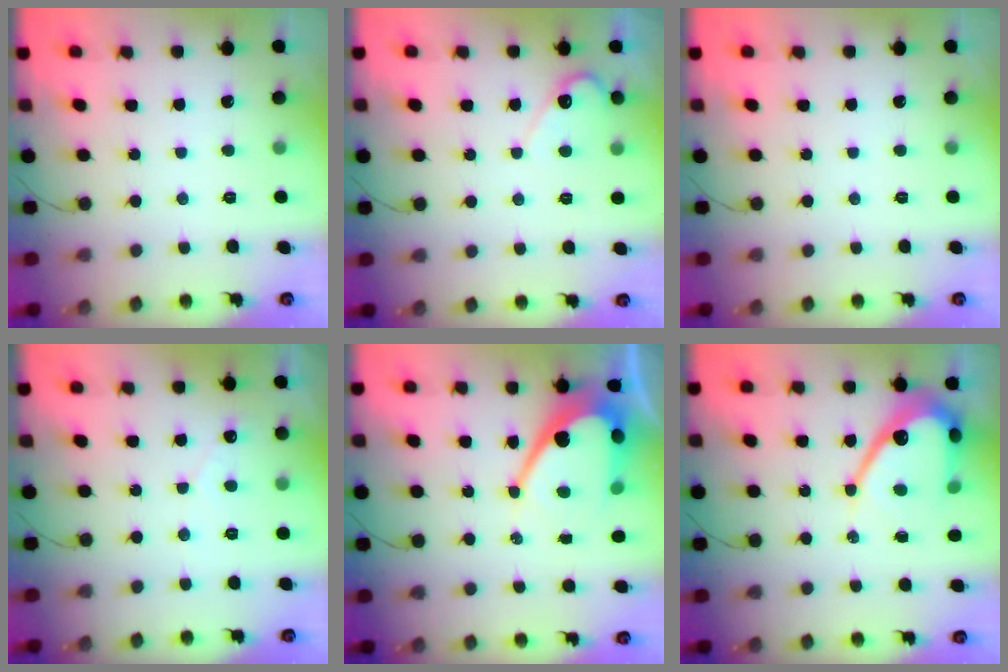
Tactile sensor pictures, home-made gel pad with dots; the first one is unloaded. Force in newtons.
{"total": 4.0, "press": 4.0, "slide": 0.4}
{"total": 0.0}
{"total": 1.6, "press": 1.6, "slide": 0.2}
{"total": 13.7, "press": 13.6, "slide": 1.2}
{"total": 11.5, "press": 11.5, "slide": 1.0}